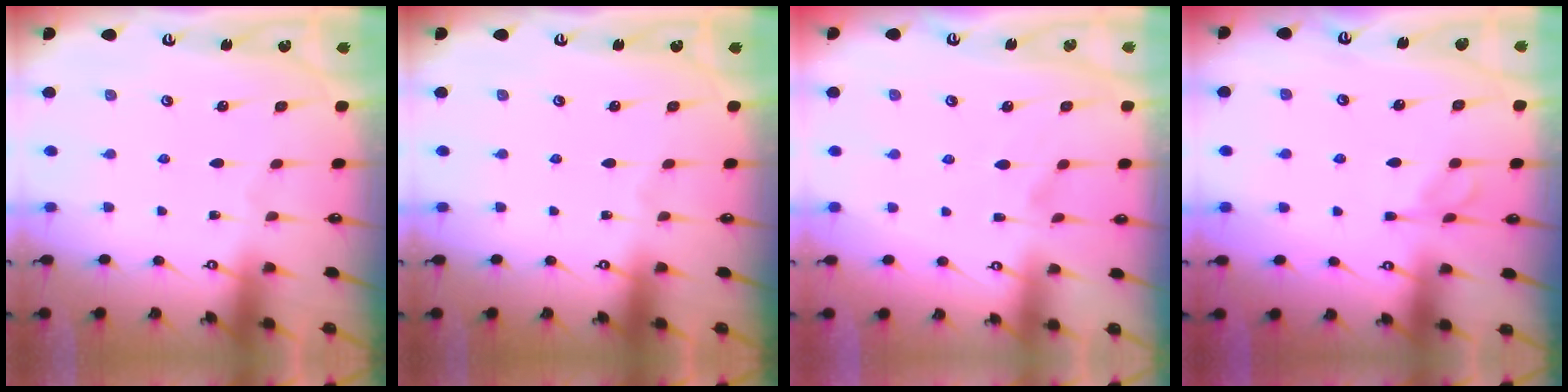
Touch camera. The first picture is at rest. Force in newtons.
{"total": 0.0}
{"total": 3.7, "press": 3.5, "slide": 1.2}
{"total": 4.1, "press": 4.0, "slide": 0.6}